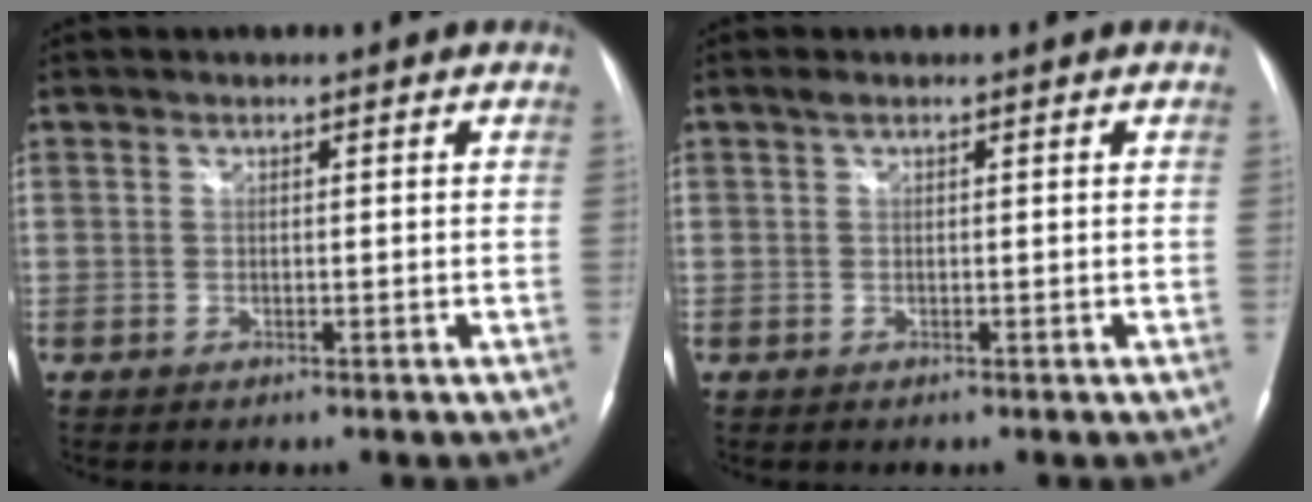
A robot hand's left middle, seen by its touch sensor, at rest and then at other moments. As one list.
[{"total": 0.6, "force": [0.4, 0.2, 0.4], "torque": [-0.010, 0.010, 0.007]}]